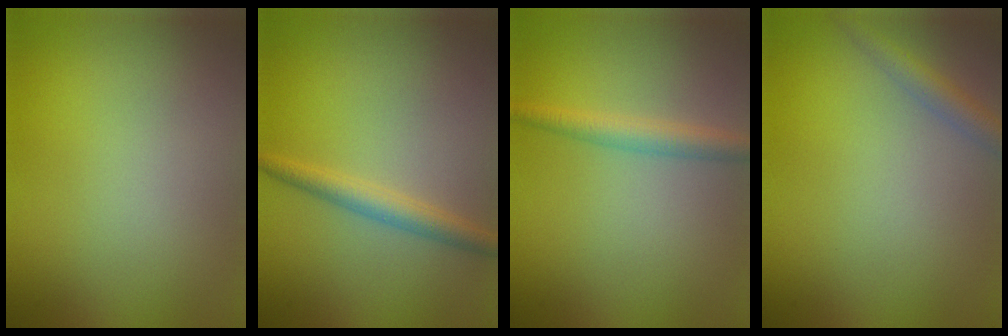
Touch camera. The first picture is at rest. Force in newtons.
{"total": 2.4, "press": 2.4, "slide": 0.1}
{"total": 2.4, "press": 2.4, "slide": 0.0}
{"total": 2.1, "press": 2.1, "slide": 0.1}